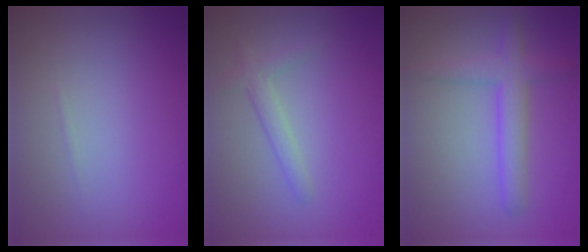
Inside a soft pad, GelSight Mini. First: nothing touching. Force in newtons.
{"total": 1.7, "press": 1.7, "slide": 0.1}
{"total": 3.3, "press": 3.3, "slide": 0.2}